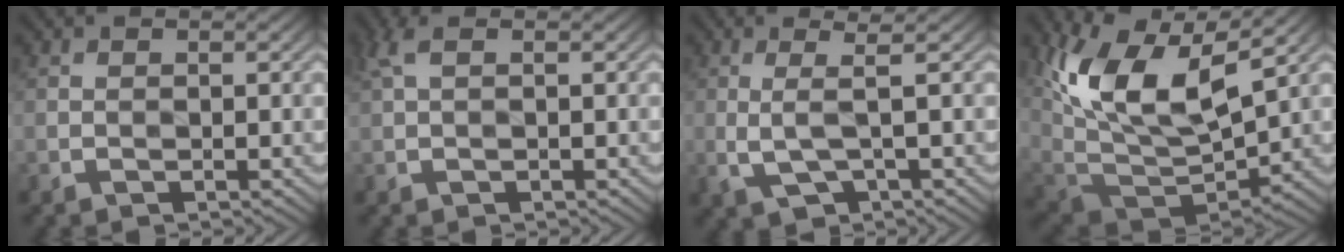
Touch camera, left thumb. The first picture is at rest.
{"total": 2.2, "force": [0.9, 0.7, 1.8], "torque": [-0.046, 0.009, 0.017]}
{"total": 3.6, "force": [0.5, 0.7, 3.5], "torque": [-0.075, 0.003, 0.010]}
{"total": 15.7, "force": [7.1, 7.8, 11.6], "torque": [-0.256, 0.013, 0.142]}